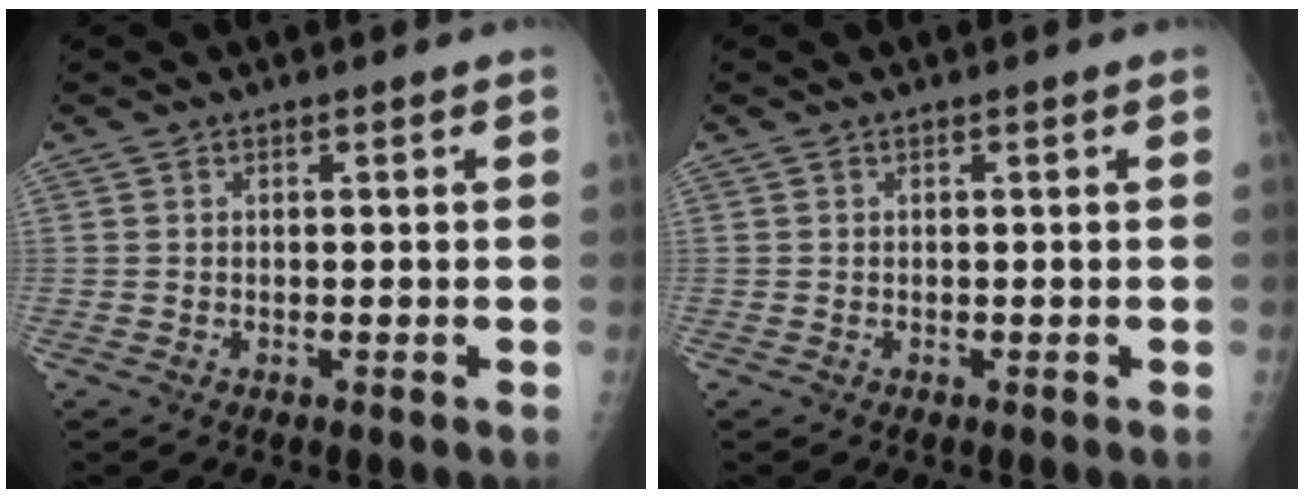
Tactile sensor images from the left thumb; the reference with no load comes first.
{"total": 0.0}